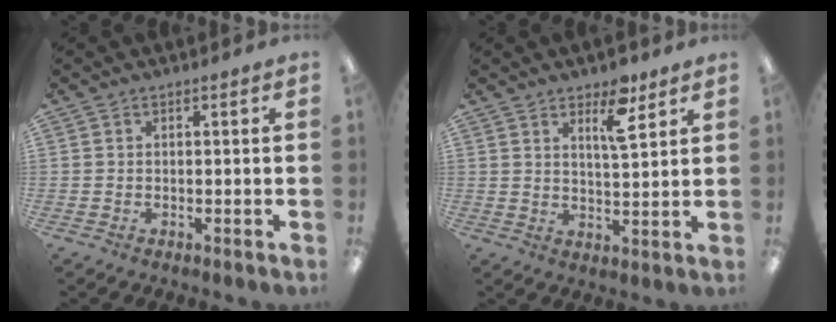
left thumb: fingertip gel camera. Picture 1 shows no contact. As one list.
[{"total": 8.8, "force": [5.8, 2.8, 6.1], "torque": [-0.087, -0.030, 0.093]}]